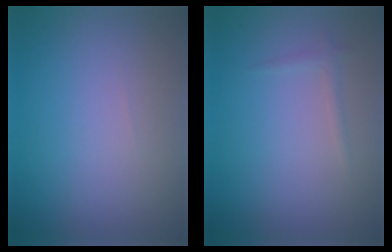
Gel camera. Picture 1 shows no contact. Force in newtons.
{"total": 0.7, "press": 0.7, "slide": 0.1}